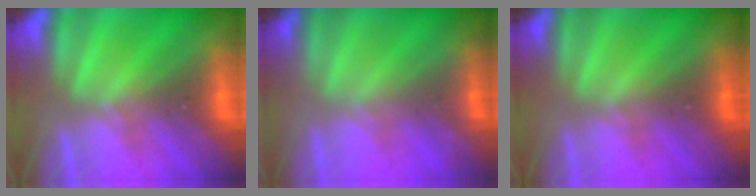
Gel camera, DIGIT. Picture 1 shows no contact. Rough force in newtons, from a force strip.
{"total": 1.8}
{"total": 2.4}